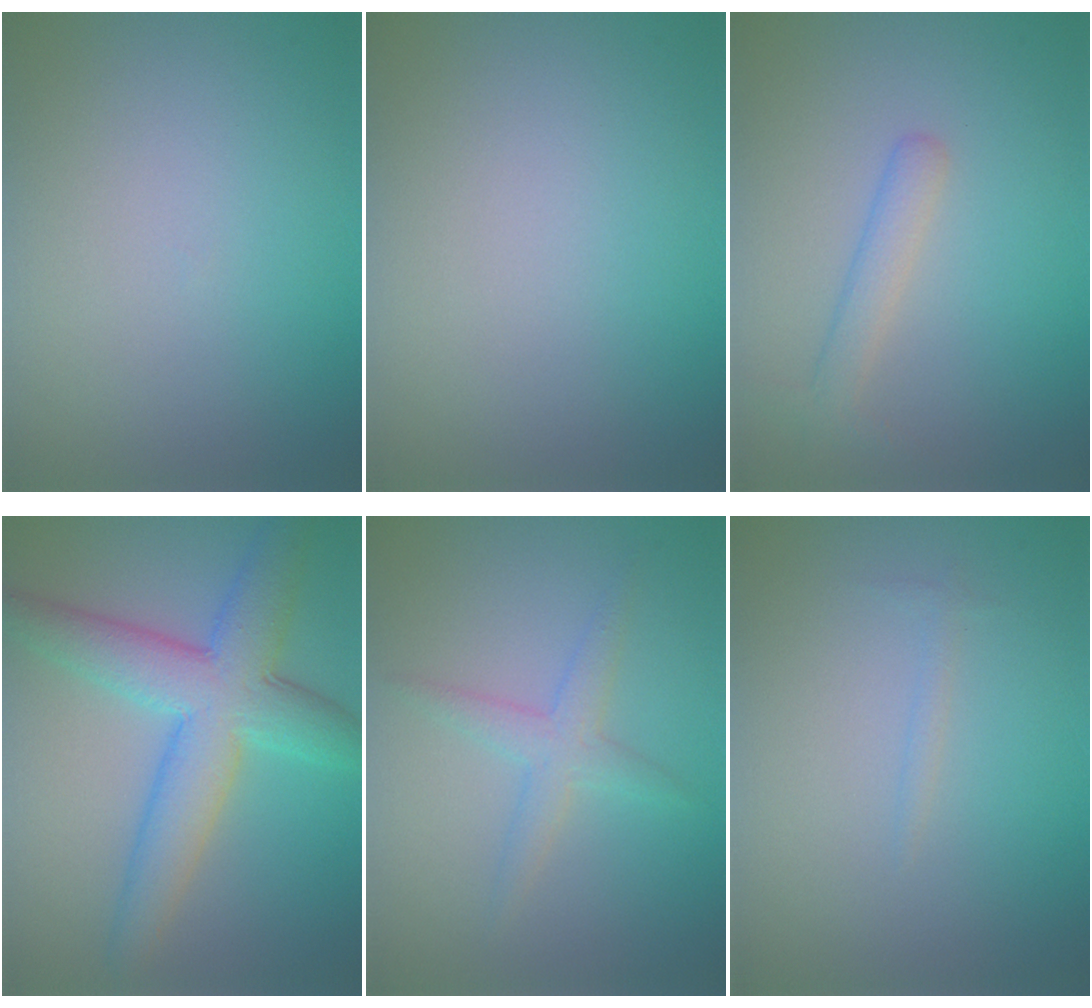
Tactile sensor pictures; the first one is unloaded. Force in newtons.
{"total": 0.0}
{"total": 2.0, "press": 2.0, "slide": 0.1}
{"total": 7.5, "press": 7.5, "slide": 0.1}
{"total": 2.2, "press": 2.2, "slide": 0.1}
{"total": 0.6, "press": 0.6, "slide": 0.0}